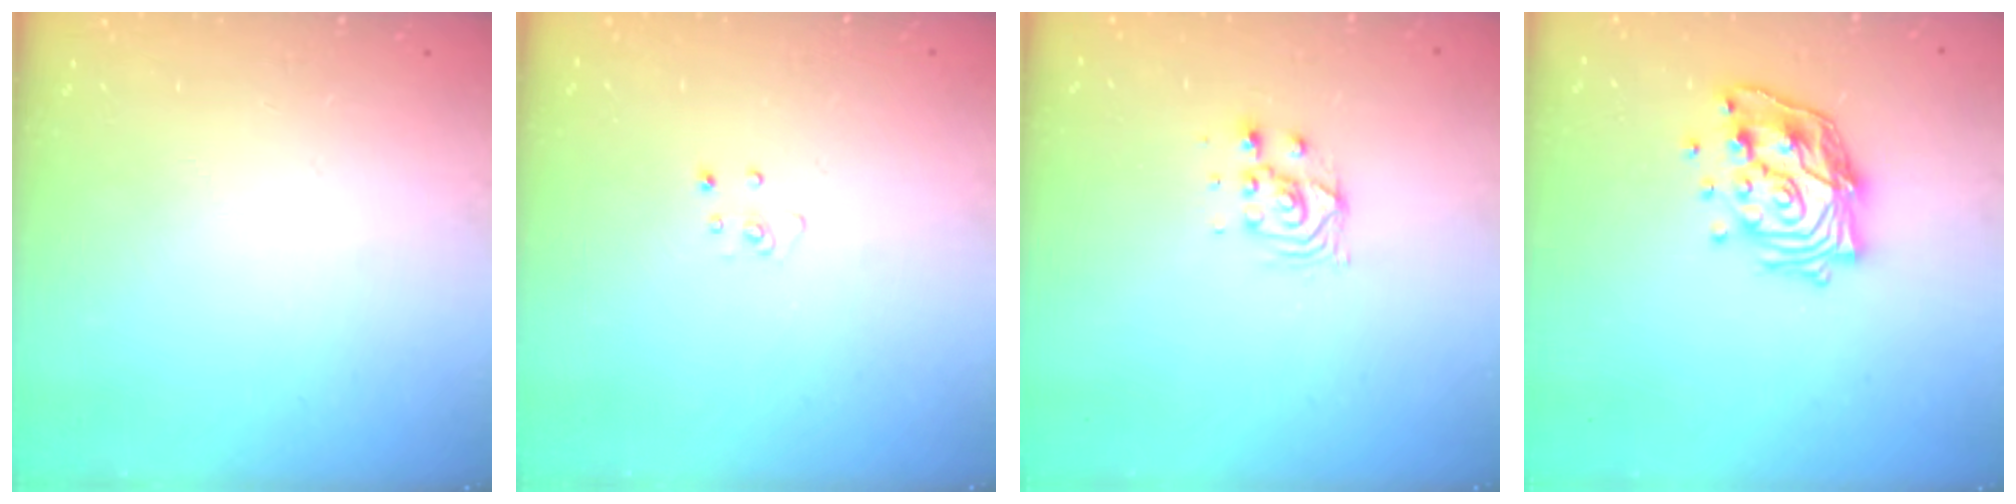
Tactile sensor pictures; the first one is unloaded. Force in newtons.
{"total": 3.0, "press": 3.0, "slide": 0.3}
{"total": 5.5, "press": 5.5, "slide": 0.3}
{"total": 14.9, "press": 14.8, "slide": 1.1}